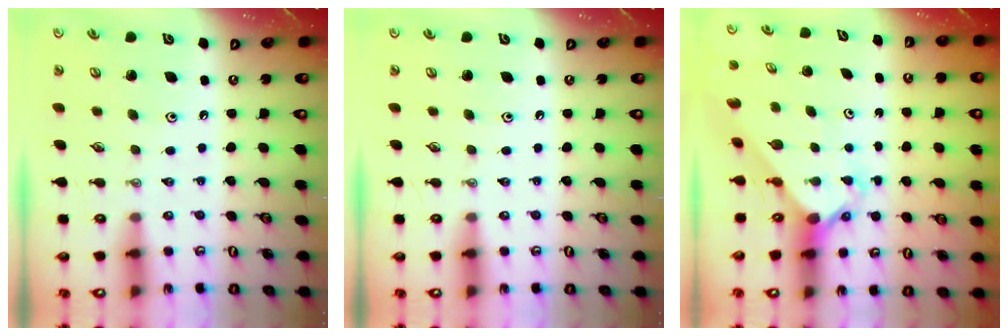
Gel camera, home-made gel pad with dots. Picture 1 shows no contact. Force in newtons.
{"total": 0.0}
{"total": 2.3, "press": 2.3, "slide": 0.1}